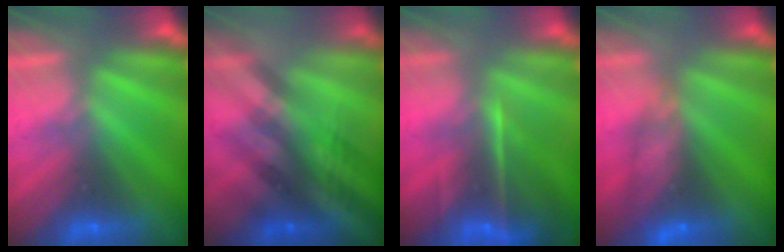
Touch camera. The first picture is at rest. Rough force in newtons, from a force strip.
{"total": 2.6}
{"total": 9.3}
{"total": 8.1}